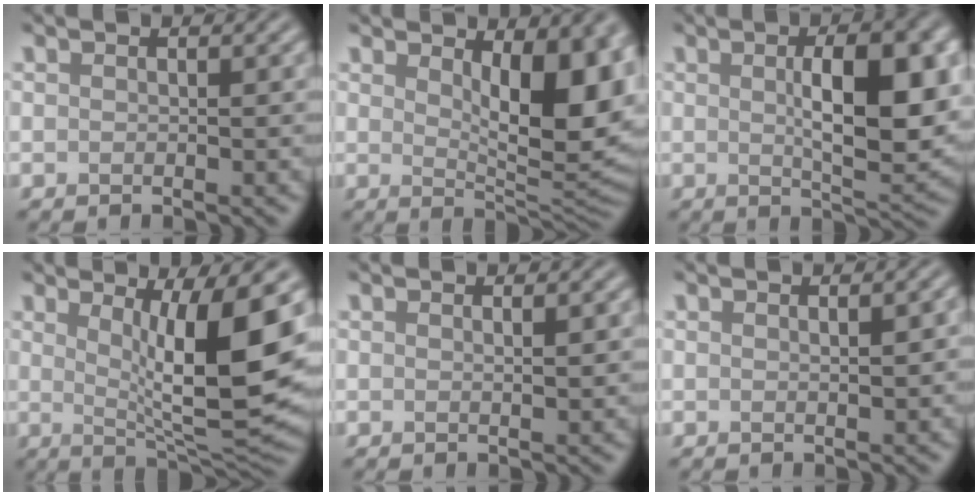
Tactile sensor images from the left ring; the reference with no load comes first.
{"total": 9.2, "force": [2.5, 3.8, 8.1], "torque": [-0.106, -0.004, 0.041]}
{"total": 8.7, "force": [1.1, 2.8, 8.2], "torque": [-0.116, 0.000, 0.019]}
{"total": 9.8, "force": [1.9, 1.9, 9.4], "torque": [-0.145, -0.018, 0.039]}
{"total": 0.8, "force": [0.4, 0.2, 0.7], "torque": [-0.006, 0.003, 0.004]}
{"total": 1.1, "force": [0.3, 0.1, 1.1], "torque": [-0.016, 0.003, 0.005]}